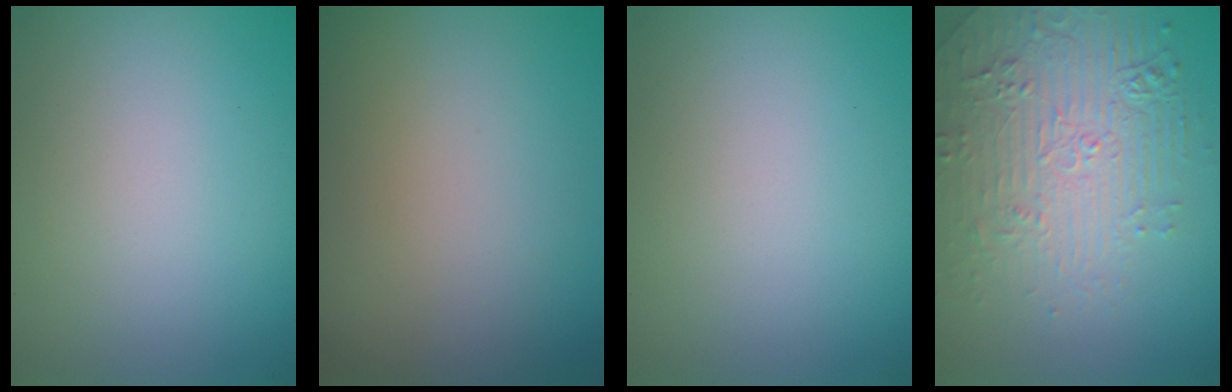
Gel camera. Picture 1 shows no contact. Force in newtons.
{"total": 0.0}
{"total": 0.0}
{"total": 4.5, "press": 4.2, "slide": 1.7}